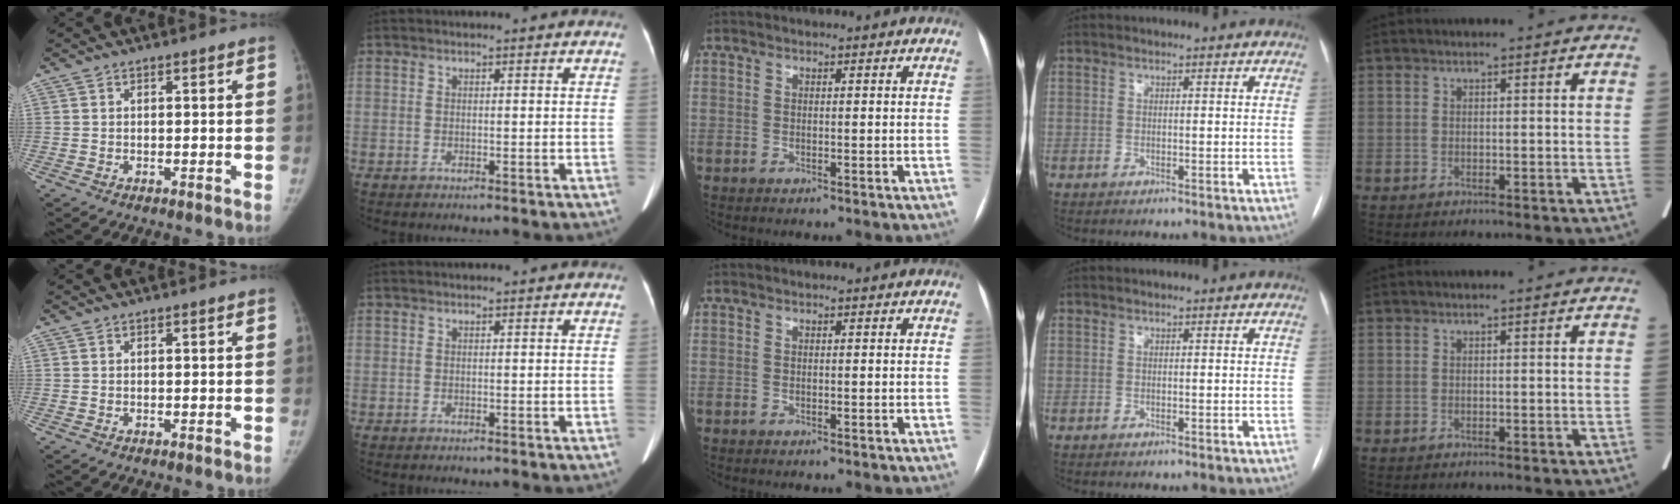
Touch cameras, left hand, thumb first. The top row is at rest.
{}